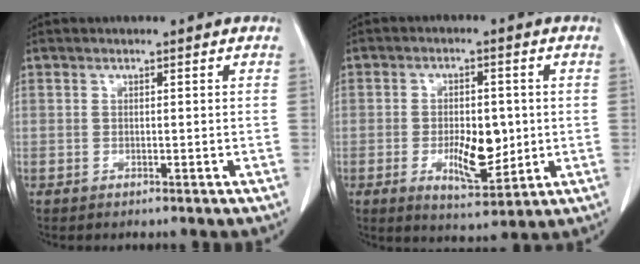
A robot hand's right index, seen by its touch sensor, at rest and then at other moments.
{"total": 8.0, "force": [-1.1, 3.3, 7.2], "torque": [-0.116, -0.006, -0.009]}